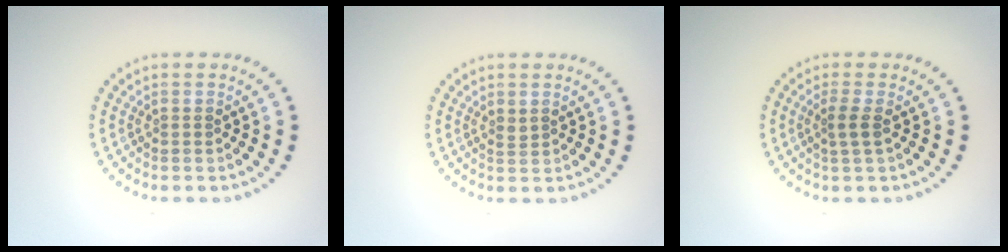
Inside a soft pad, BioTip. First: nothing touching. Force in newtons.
{"total": 0.7, "press": 0.6, "slide": 0.3}
{"total": 1.6, "press": 1.3, "slide": 0.9}